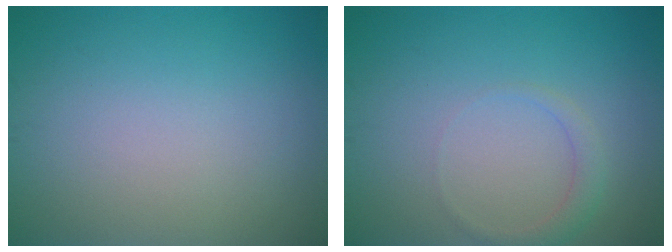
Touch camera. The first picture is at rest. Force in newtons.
{"total": 1.5, "press": 1.5, "slide": 0.1}